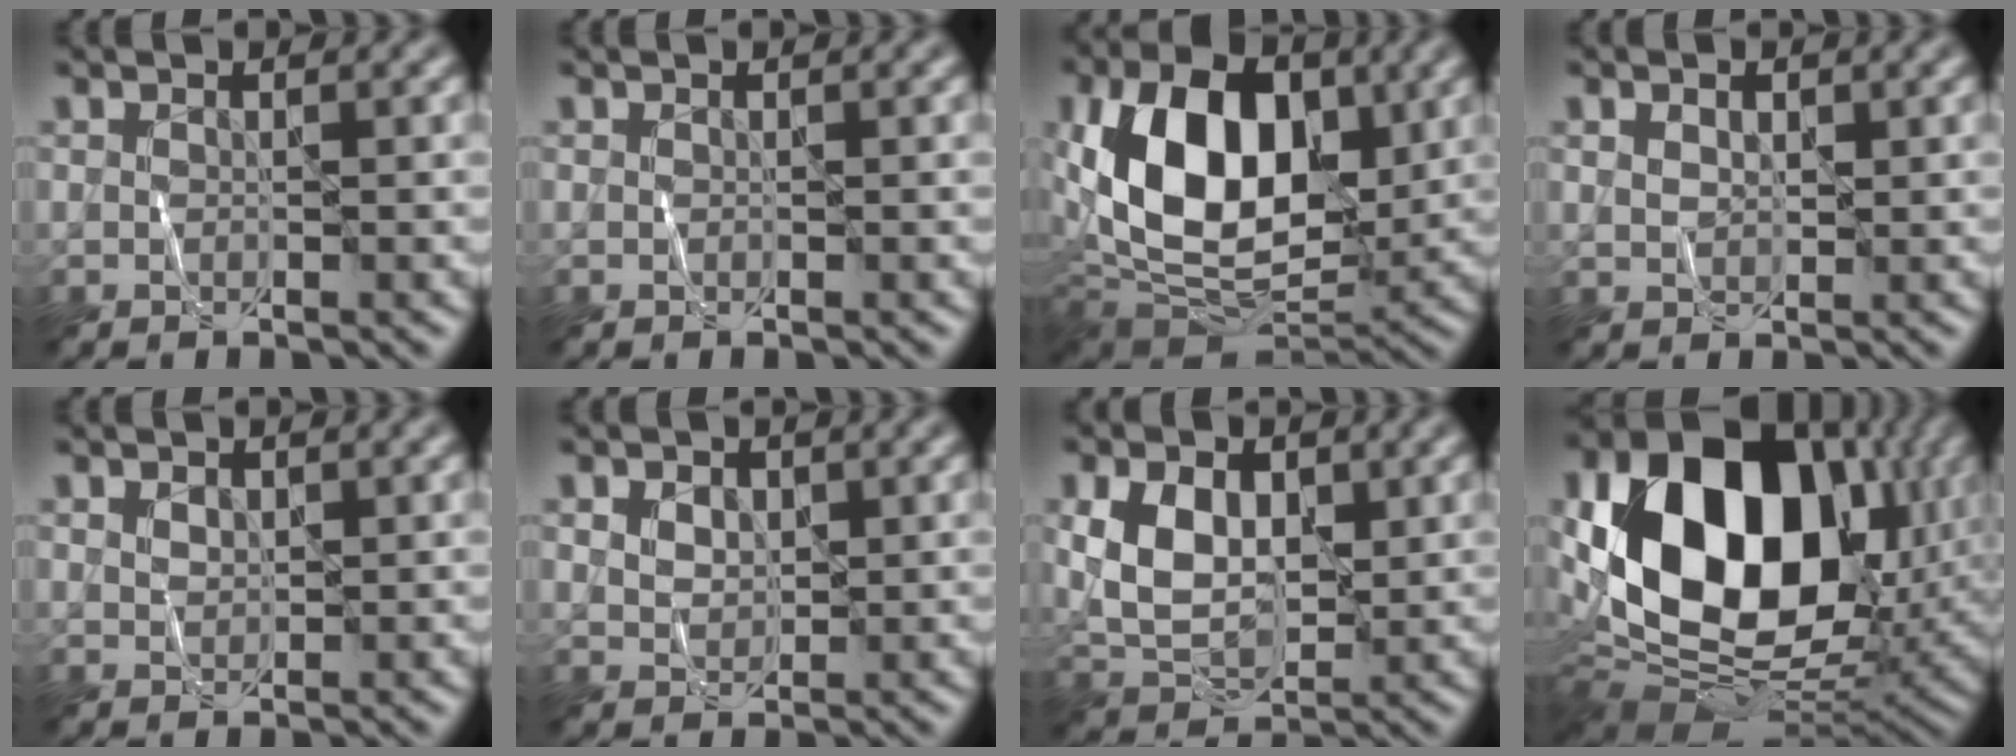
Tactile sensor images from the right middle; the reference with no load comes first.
{"total": 0.0}
{"total": 14.4, "force": [2.0, 9.1, 10.9], "torque": [-0.184, 0.001, 0.029]}
{"total": 1.6, "force": [0.8, 0.9, 1.0], "torque": [-0.017, 0.002, 0.015]}
{"total": 1.2, "force": [0.6, 0.8, 0.6], "torque": [-0.011, 0.000, 0.013]}
{"total": 2.8, "force": [1.3, 2.0, 1.5], "torque": [-0.033, 0.007, 0.019]}
{"total": 6.3, "force": [1.2, 4.1, 4.6], "torque": [-0.093, 0.000, 0.023]}
{"total": 18.4, "force": [2.8, 12.6, 13.1], "torque": [-0.260, -0.012, 0.061]}